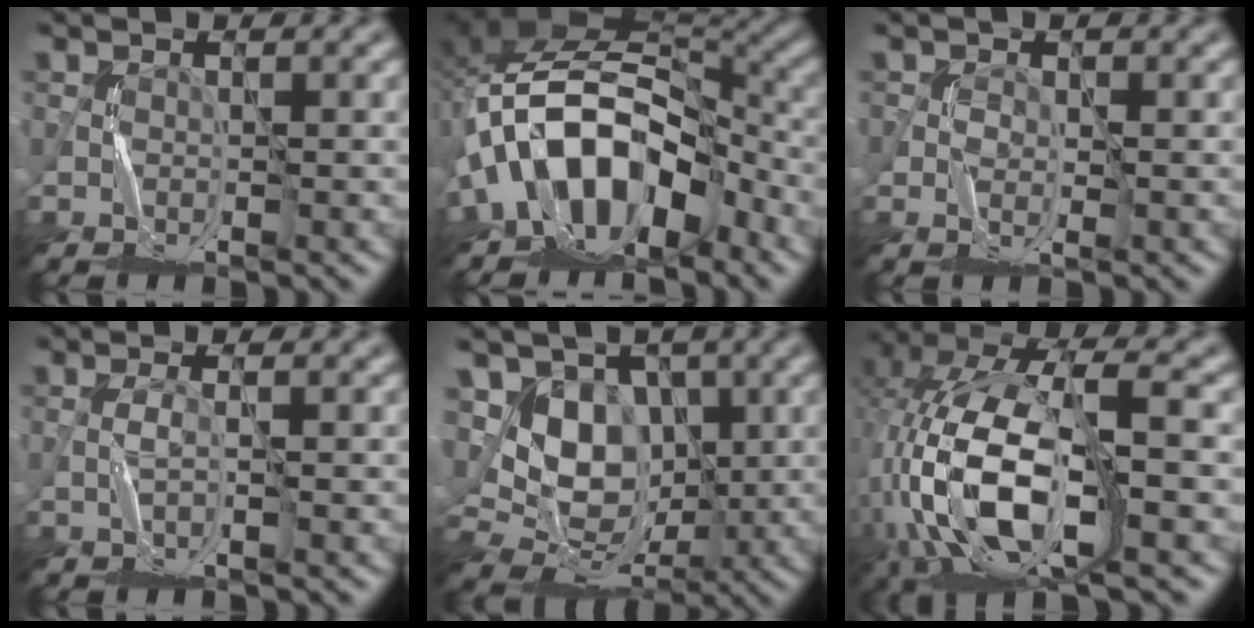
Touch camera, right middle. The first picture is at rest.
{"total": 10.8, "force": [-4.9, 6.9, 6.9], "torque": [-0.102, 0.008, -0.095]}
{"total": 1.2, "force": [-0.1, 0.8, 0.9], "torque": [-0.014, -0.001, -0.003]}
{"total": 0.6, "force": [0.1, -0.2, 0.6], "torque": [-0.015, 0.004, 0.000]}
{"total": 7.2, "force": [2.2, 5.7, 3.7], "torque": [-0.069, -0.007, 0.032]}
{"total": 13.5, "force": [-3.4, 5.9, 11.7], "torque": [-0.260, 0.012, -0.067]}